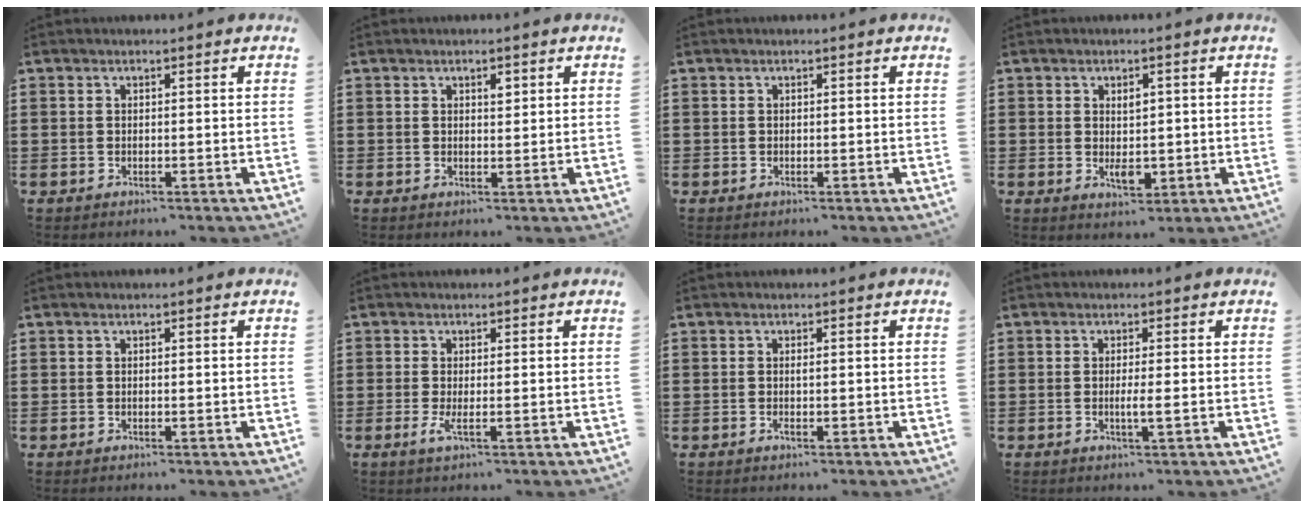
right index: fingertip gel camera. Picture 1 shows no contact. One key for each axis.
{"total": 1.4, "fx": 0.7, "fy": 0.7, "fz": 1.0, "tx": -0.005, "ty": -0.003, "tz": 0.009}
{"total": 0.0}
{"total": 3.8, "fx": -0.1, "fy": 2.2, "fz": 3.1, "tx": -0.052, "ty": 0.003, "tz": -0.004}
{"total": 0.0}
{"total": 2.3, "fx": -0.5, "fy": 0.3, "fz": 2.2, "tx": -0.053, "ty": -0.012, "tz": -0.013}
{"total": 0.7, "fx": -0.2, "fy": 0.1, "fz": 0.6, "tx": -0.012, "ty": -0.003, "tz": -0.003}
{"total": 1.8, "fx": -0.4, "fy": -0.1, "fz": 1.8, "tx": -0.032, "ty": -0.007, "tz": -0.008}